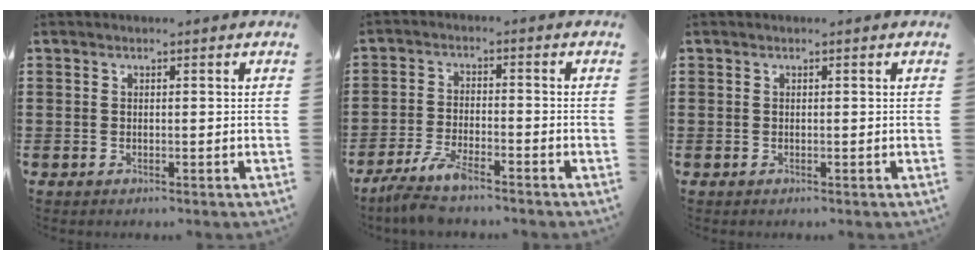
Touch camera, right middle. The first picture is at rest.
{"total": 5.3, "force": [-4.4, 0.5, 2.8], "torque": [-0.072, -0.014, -0.089]}
{"total": 0.0}